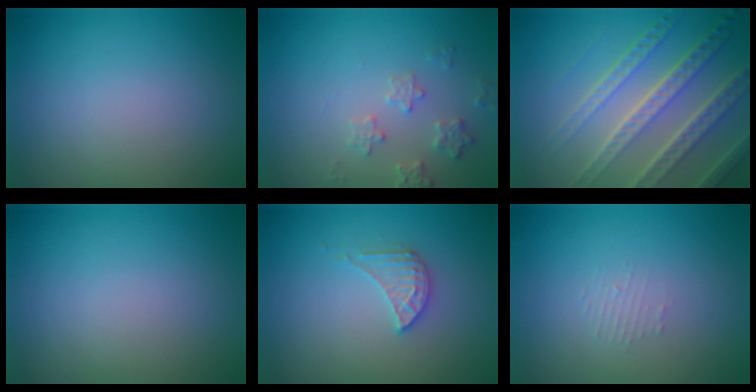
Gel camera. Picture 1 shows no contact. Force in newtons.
{"total": 2.2, "press": 2.1, "slide": 0.4}
{"total": 8.0, "press": 5.4, "slide": 5.8}
{"total": 0.0}
{"total": 2.3, "press": 2.3, "slide": 0.3}
{"total": 0.9, "press": 0.9, "slide": 0.2}